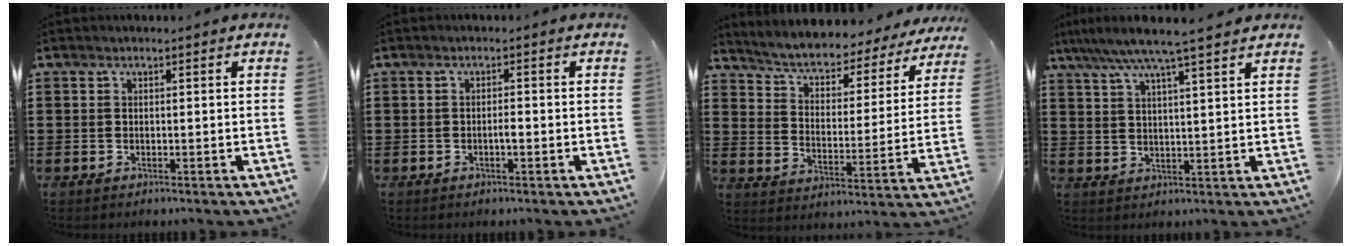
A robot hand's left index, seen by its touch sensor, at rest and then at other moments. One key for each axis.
{"total": 1.3, "fx": -0.4, "fy": 0.3, "fz": 1.1, "tx": -0.023, "ty": -0.001, "tz": -0.008}
{"total": 4.1, "fx": 3.8, "fy": 0.8, "fz": 1.2, "tx": -0.045, "ty": -0.036, "tz": 0.055}
{"total": 6.2, "fx": 5.2, "fy": -0.4, "fz": 3.5, "tx": -0.084, "ty": -0.019, "tz": 0.089}